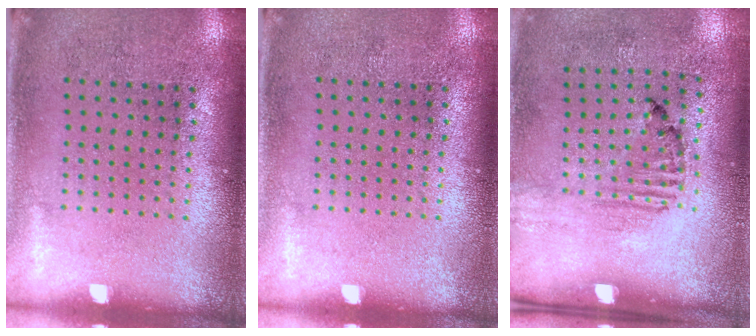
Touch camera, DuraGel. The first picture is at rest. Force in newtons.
{"total": 0.0}
{"total": 1.6, "press": 1.1, "slide": 1.2}